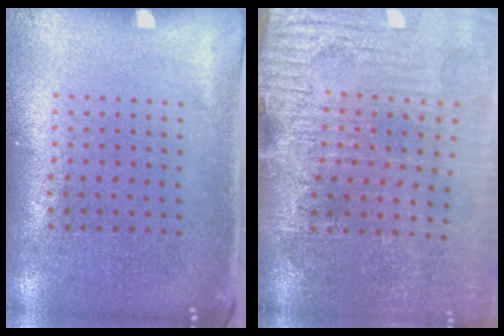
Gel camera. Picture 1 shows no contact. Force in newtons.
{"total": 4.2, "press": 3.7, "slide": 1.8}